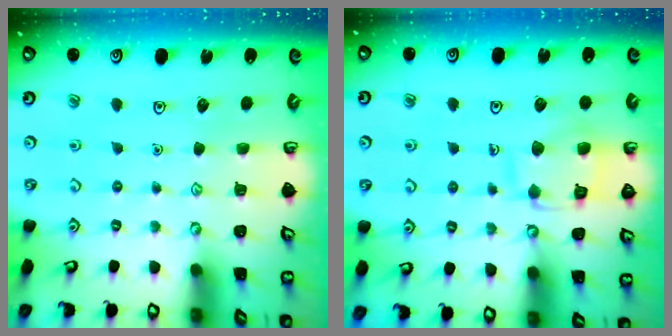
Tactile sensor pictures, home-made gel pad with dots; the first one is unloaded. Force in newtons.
{"total": 10.9, "press": 10.9, "slide": 0.8}